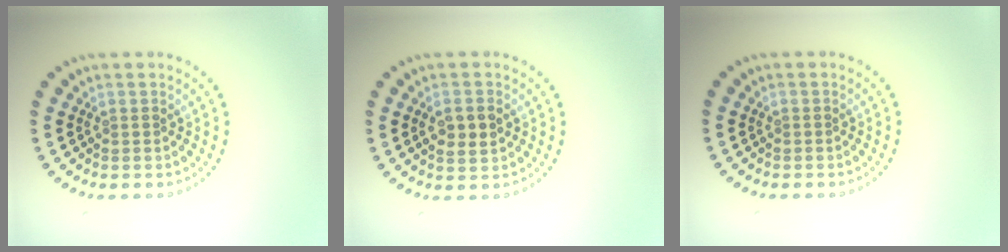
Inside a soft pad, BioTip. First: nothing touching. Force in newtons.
{"total": 2.5, "press": 2.5, "slide": 0.5}
{"total": 0.0}